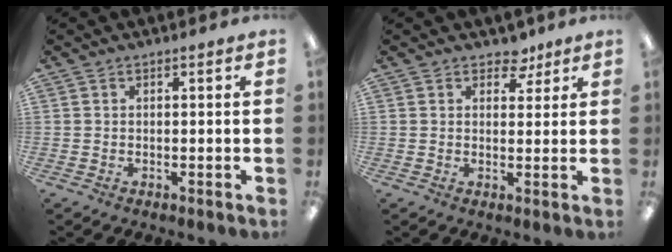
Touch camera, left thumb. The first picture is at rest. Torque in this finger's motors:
{"motor_torque": [0.17, 0.08, 0.00, -0.24, 0.00]}